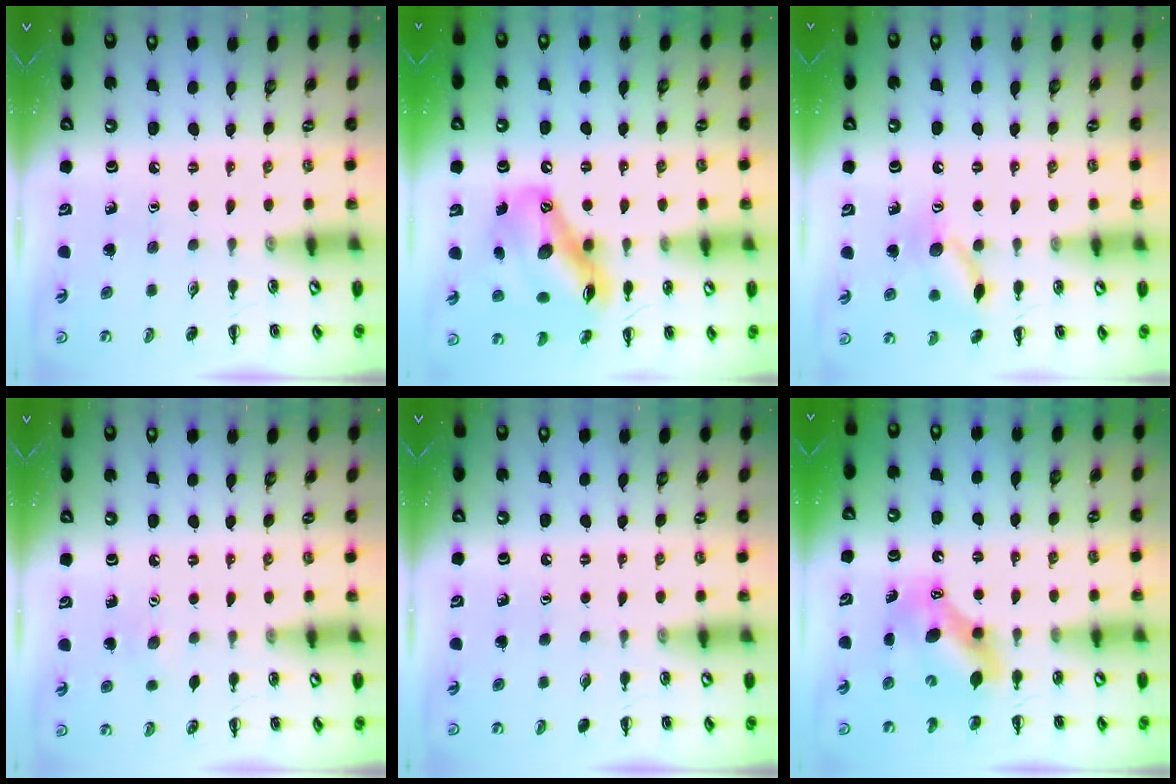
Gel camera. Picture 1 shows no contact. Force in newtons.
{"total": 16.2, "press": 15.7, "slide": 4.0}
{"total": 11.5, "press": 11.5, "slide": 0.7}
{"total": 3.3, "press": 3.2, "slide": 0.9}
{"total": 0.0}
{"total": 7.2, "press": 7.0, "slide": 1.6}